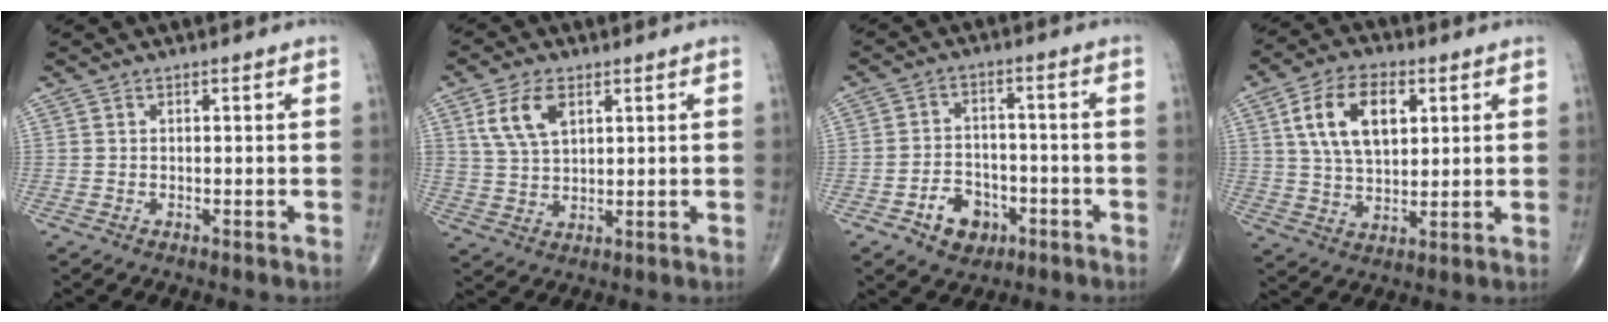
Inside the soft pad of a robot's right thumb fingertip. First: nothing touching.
{"total": 8.2, "force": [3.5, 4.6, 5.9], "torque": [-0.109, -0.009, 0.072]}
{"total": 7.7, "force": [-3.6, 5.7, 3.8], "torque": [-0.035, 0.028, -0.057]}
{"total": 13.3, "force": [4.2, 7.6, 10.1], "torque": [-0.167, -0.005, 0.079]}